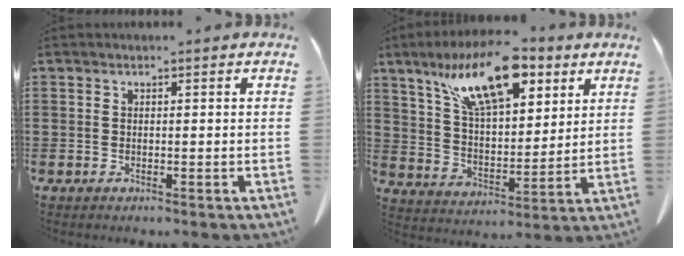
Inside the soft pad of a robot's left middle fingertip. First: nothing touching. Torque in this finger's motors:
{"motor_torque": [2.14, 0.00, 0.56, 0.21]}